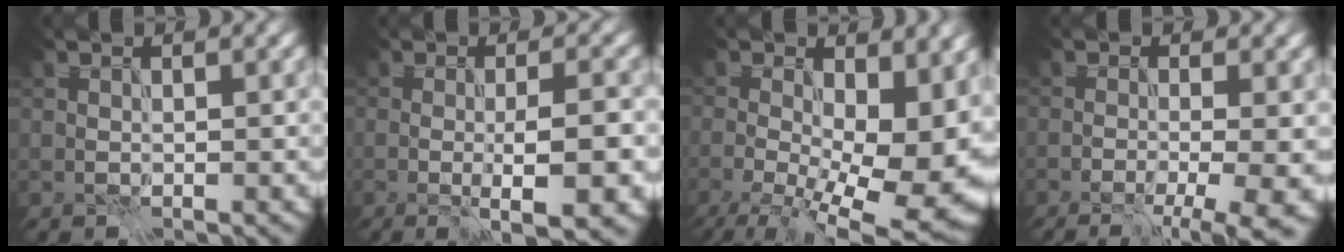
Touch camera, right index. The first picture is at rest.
{"total": 5.9, "force": [-1.9, 1.3, 5.4], "torque": [-0.067, -0.002, -0.027]}
{"total": 15.0, "force": [-1.3, 7.1, 13.2], "torque": [-0.165, -0.018, 0.007]}
{"total": 6.1, "force": [-1.4, 1.9, 5.6], "torque": [-0.036, -0.010, -0.016]}